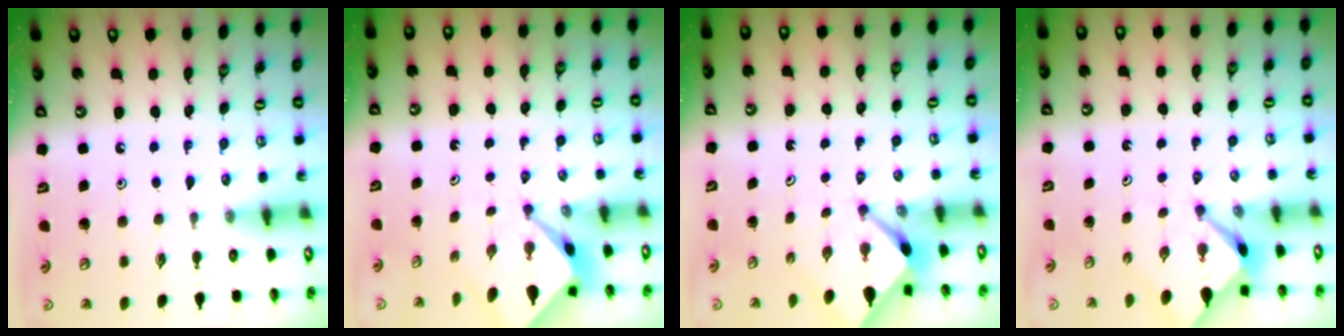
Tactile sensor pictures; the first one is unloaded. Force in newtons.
{"total": 2.1, "press": 2.1, "slide": 0.3}
{"total": 2.6, "press": 2.6, "slide": 0.3}
{"total": 3.0, "press": 3.0, "slide": 0.3}